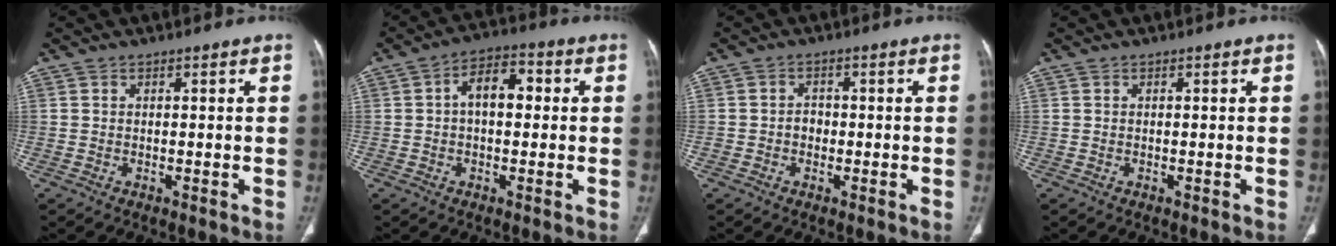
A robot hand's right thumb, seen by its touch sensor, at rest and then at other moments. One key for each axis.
{"total": 7.6, "fx": 0.7, "fy": 4.5, "fz": 6.1, "tx": -0.084, "ty": 0.026, "tz": 0.003}
{"total": 2.1, "fx": -0.5, "fy": 1.8, "fz": 1.0, "tx": -0.002, "ty": 0.008, "tz": -0.012}
{"total": 0.0}